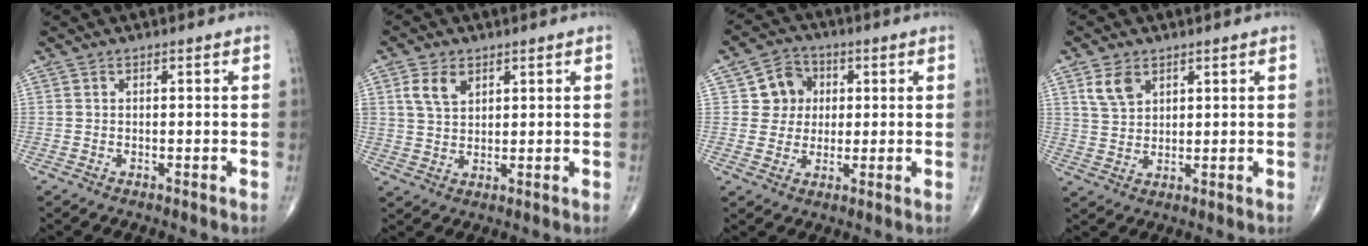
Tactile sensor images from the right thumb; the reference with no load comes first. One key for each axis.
{"total": 5.3, "fx": 2.5, "fy": 3.4, "fz": 3.2, "tx": -0.051, "ty": -0.007, "tz": 0.050}
{"total": 7.3, "fx": 1.5, "fy": 6.8, "fz": 2.3, "tx": 0.004, "ty": 0.004, "tz": 0.019}
{"total": 5.1, "fx": 2.7, "fy": 3.3, "fz": 2.8, "tx": -0.042, "ty": -0.011, "tz": 0.058}